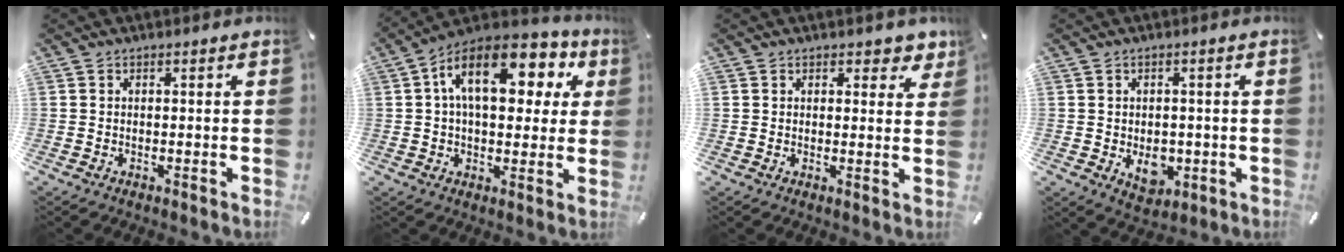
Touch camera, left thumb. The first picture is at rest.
{"total": 16.7, "force": [5.9, 9.6, 12.4], "torque": [-0.207, -0.009, 0.100]}
{"total": 4.2, "force": [2.8, 3.1, 0.8], "torque": [0.006, -0.016, 0.048]}
{"total": 6.5, "force": [-1.1, 5.1, 3.8], "torque": [-0.037, -0.002, -0.016]}